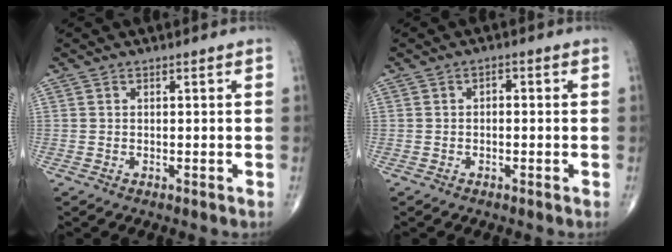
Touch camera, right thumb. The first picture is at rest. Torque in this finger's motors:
{"motor_torque": [0.04, -0.20, 0.05, -0.20, -0.01]}